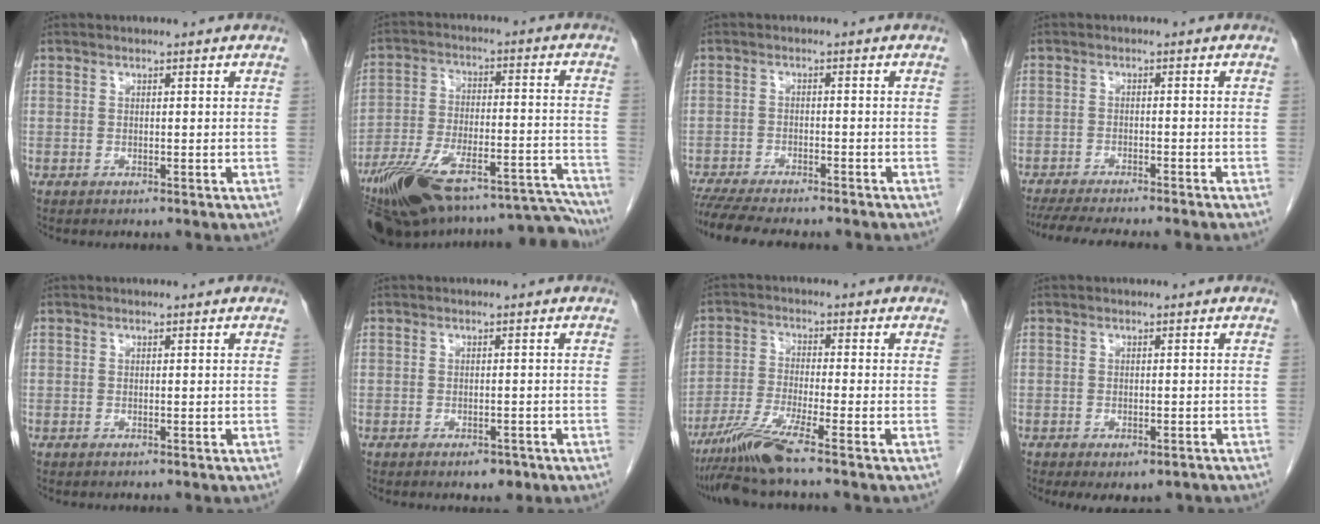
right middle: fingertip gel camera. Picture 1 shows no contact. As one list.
[{"total": 26.8, "force": [-23.1, 4.7, 12.7], "torque": [-0.173, 0.013, -0.344]}, {"total": 12.4, "force": [-10.8, 2.2, 5.7], "torque": [-0.087, -0.012, -0.157]}, {"total": 12.0, "force": [-10.5, 0.8, 5.7], "torque": [-0.075, -0.015, -0.152]}, {"total": 0.0}, {"total": 2.2, "force": [-1.4, 1.1, 1.4], "torque": [-0.016, 0.001, -0.013]}, {"total": 7.5, "force": [-5.7, -1.5, 4.6], "torque": [-0.095, -0.031, -0.112]}, {"total": 4.6, "force": [-3.2, 2.2, 2.5], "torque": [-0.026, -0.004, -0.042]}]